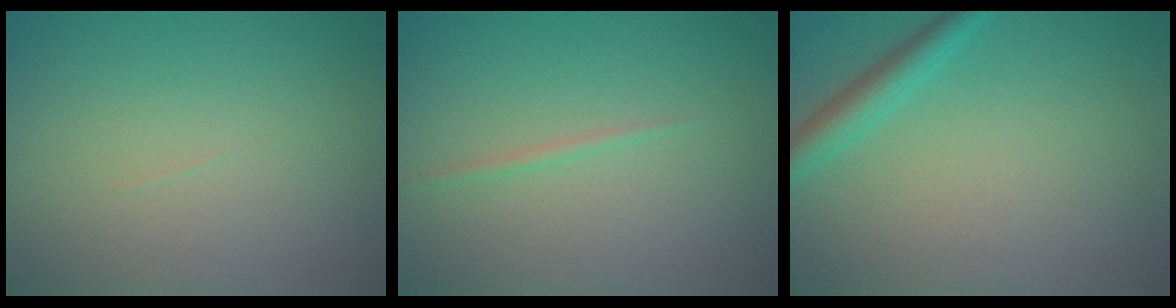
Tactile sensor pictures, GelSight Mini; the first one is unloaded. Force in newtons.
{"total": 0.6, "press": 0.6, "slide": 0.0}
{"total": 2.4, "press": 2.4, "slide": 0.2}